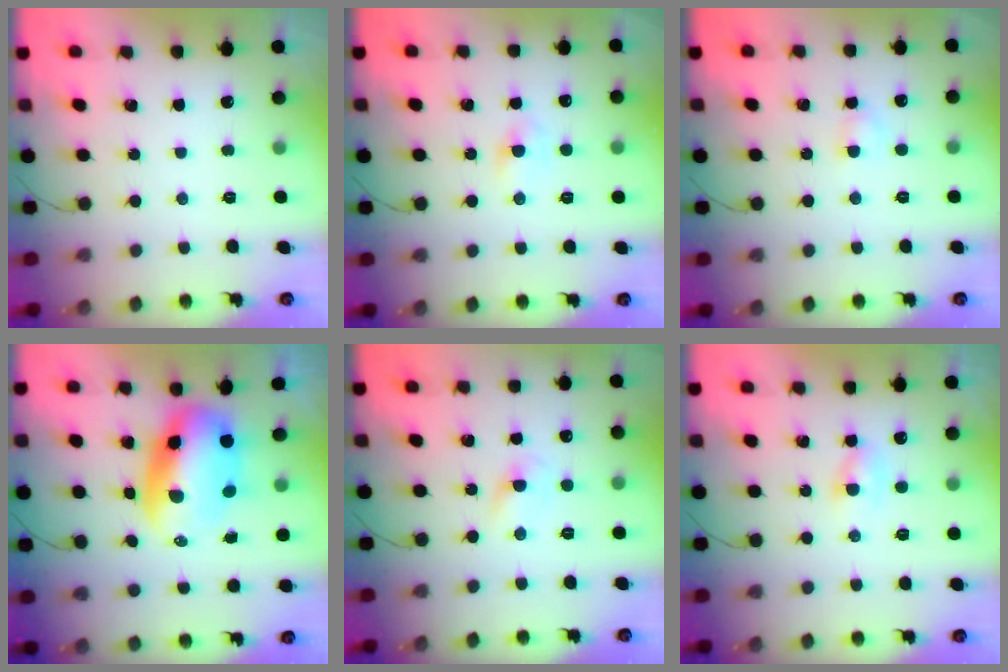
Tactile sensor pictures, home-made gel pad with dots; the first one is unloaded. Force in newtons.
{"total": 2.0, "press": 1.8, "slide": 0.9}
{"total": 2.6, "press": 2.3, "slide": 1.1}
{"total": 9.8, "press": 9.6, "slide": 2.4}
{"total": 2.6, "press": 2.4, "slide": 1.1}
{"total": 2.3, "press": 2.1, "slide": 0.9}